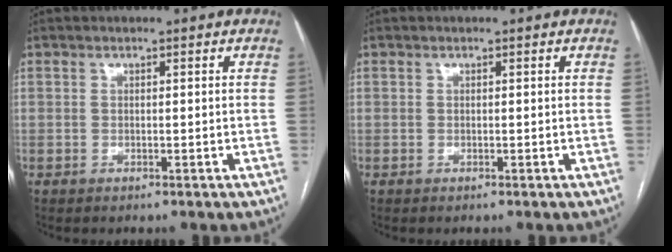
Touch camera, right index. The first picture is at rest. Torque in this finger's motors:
{"motor_torque": [0.00, 0.00, 0.00, 0.00]}